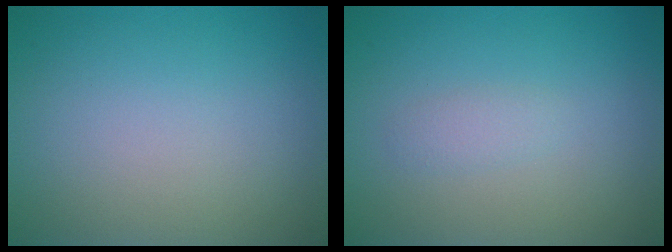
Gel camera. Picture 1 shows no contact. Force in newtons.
{"total": 1.0, "press": 1.0, "slide": 0.0}